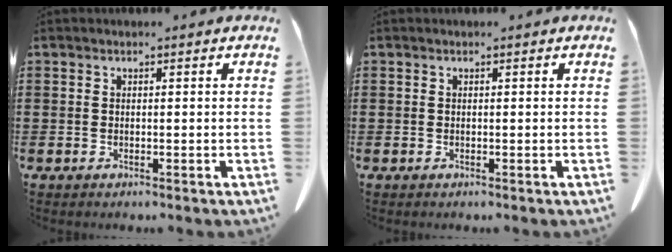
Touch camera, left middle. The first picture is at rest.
{"total": 0.0}